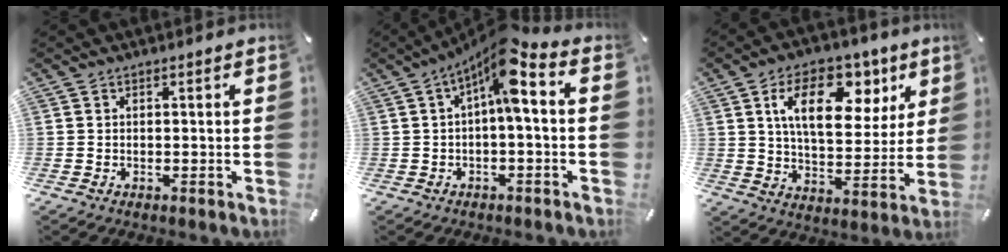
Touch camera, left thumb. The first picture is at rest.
{"total": 10.2, "force": [2.5, 3.4, 9.3], "torque": [-0.148, -0.017, 0.042]}
{"total": 17.0, "force": [7.4, 9.8, 11.8], "torque": [-0.182, -0.015, 0.123]}